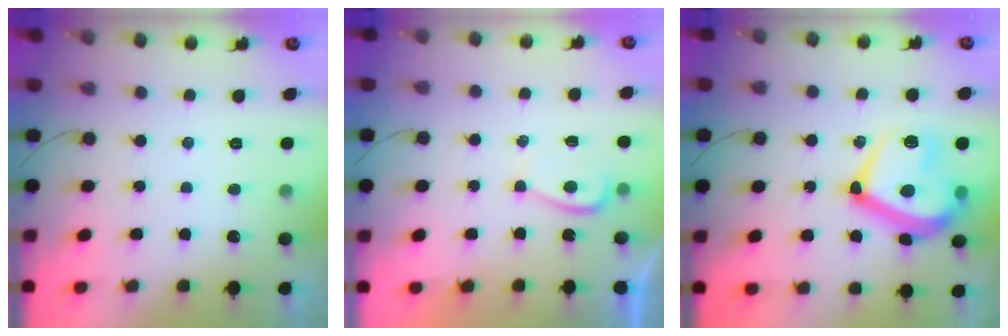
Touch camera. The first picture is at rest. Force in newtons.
{"total": 1.4, "press": 1.3, "slide": 0.5}
{"total": 18.1, "press": 18.1, "slide": 1.0}